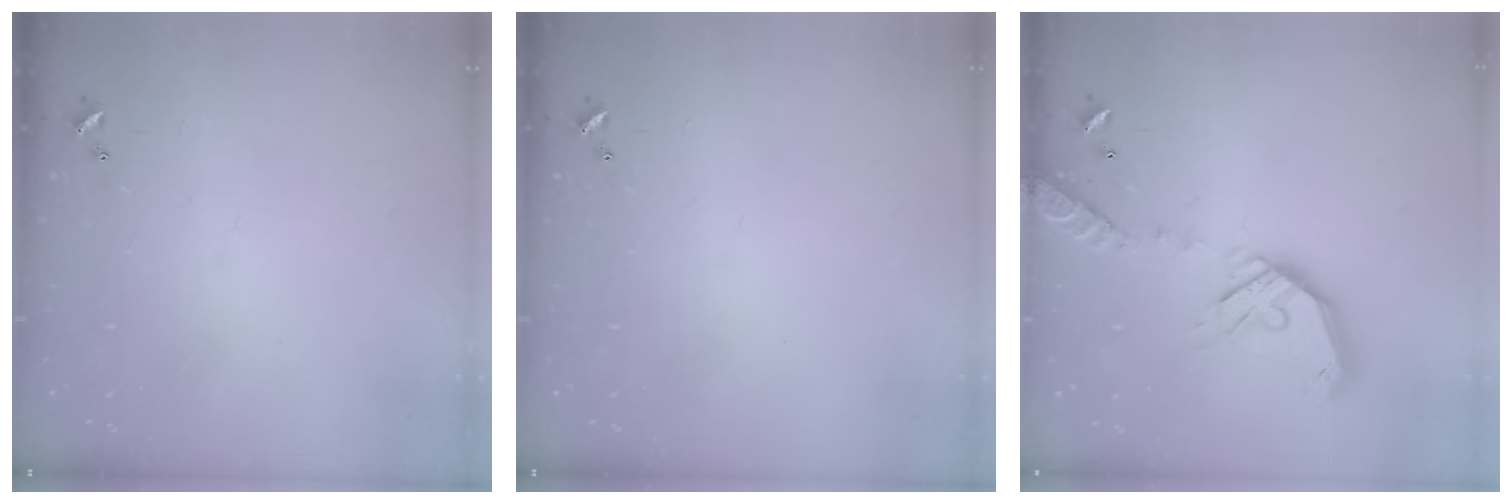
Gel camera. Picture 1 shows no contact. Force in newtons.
{"total": 0.0}
{"total": 19.5, "press": 19.2, "slide": 3.4}